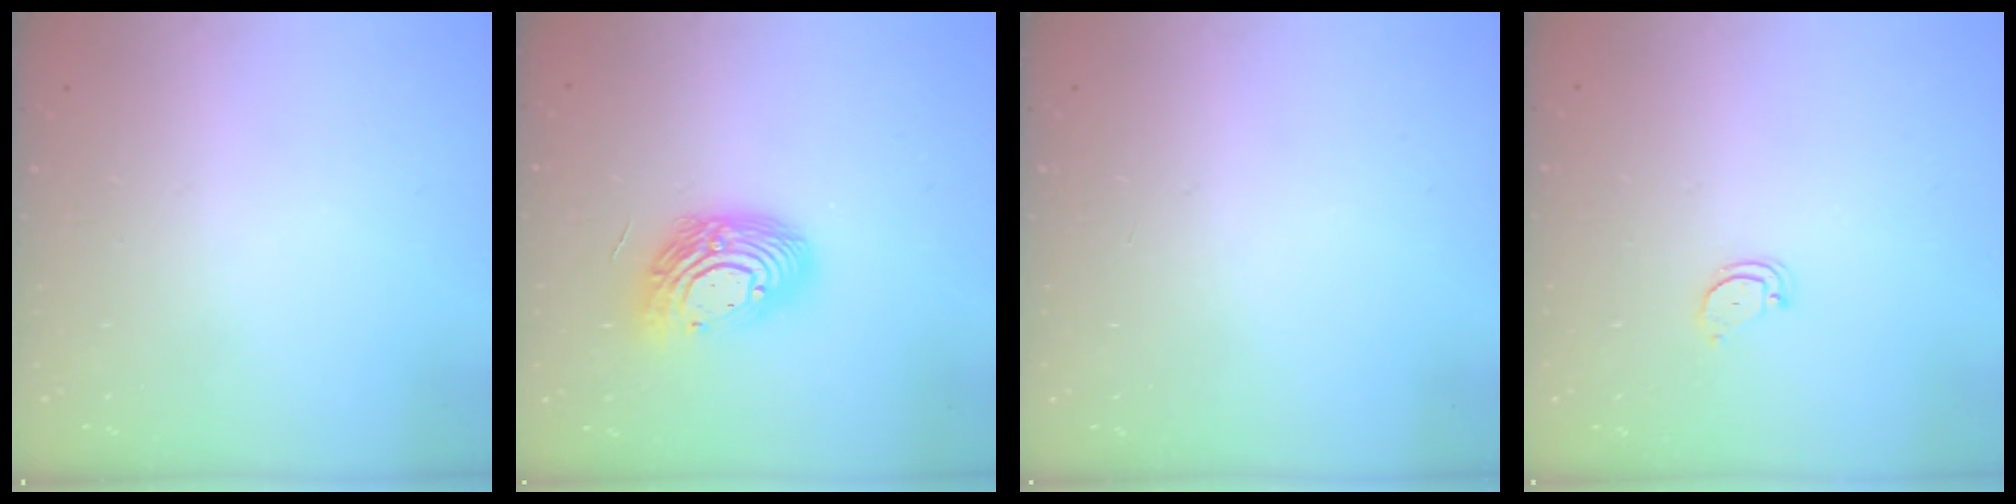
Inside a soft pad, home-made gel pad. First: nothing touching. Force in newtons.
{"total": 14.2, "press": 14.1, "slide": 1.2}
{"total": 0.0}
{"total": 2.4, "press": 2.4, "slide": 0.2}